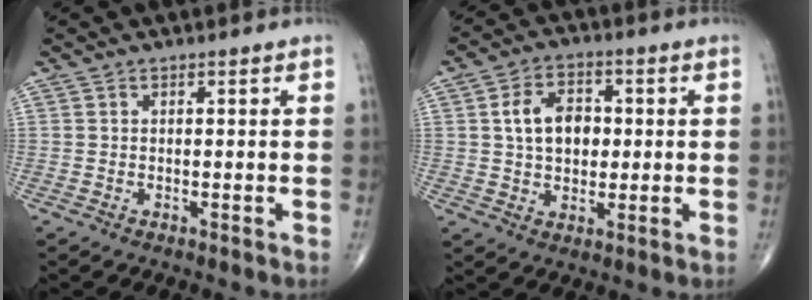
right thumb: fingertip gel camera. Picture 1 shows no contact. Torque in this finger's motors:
{"motor_torque": [0.83, 1.08, 0.36, 0.25, 0.22]}